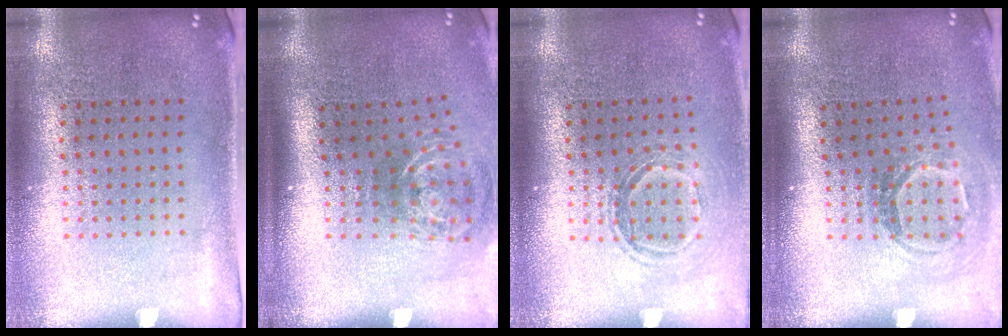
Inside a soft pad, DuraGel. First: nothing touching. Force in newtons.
{"total": 1.9, "press": 1.2, "slide": 1.5}
{"total": 1.5, "press": 1.2, "slide": 0.9}
{"total": 1.8, "press": 1.2, "slide": 1.3}